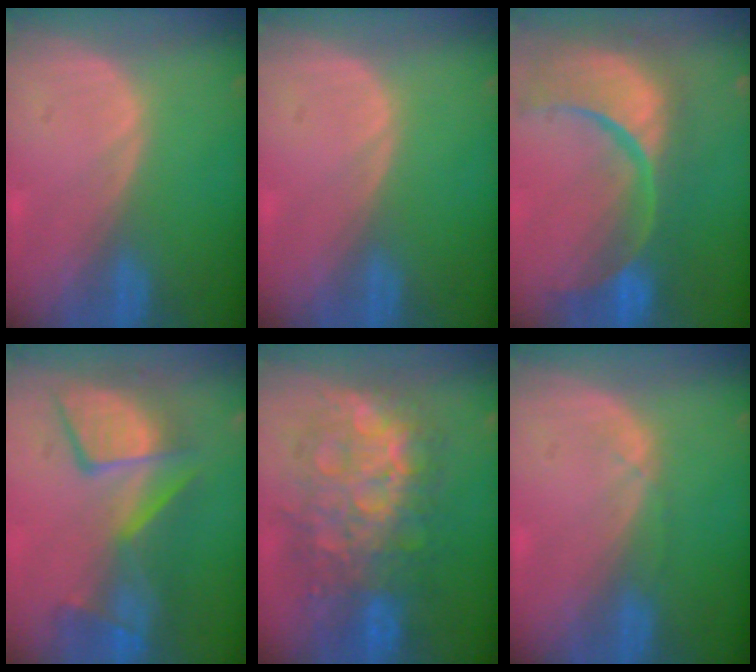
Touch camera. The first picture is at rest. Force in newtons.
{"total": 0.0}
{"total": 14.6, "press": 11.6, "slide": 8.9}
{"total": 10.0, "press": 9.6, "slide": 2.7}
{"total": 12.4, "press": 12.3, "slide": 1.3}
{"total": 1.1, "press": 1.1, "slide": 0.2}